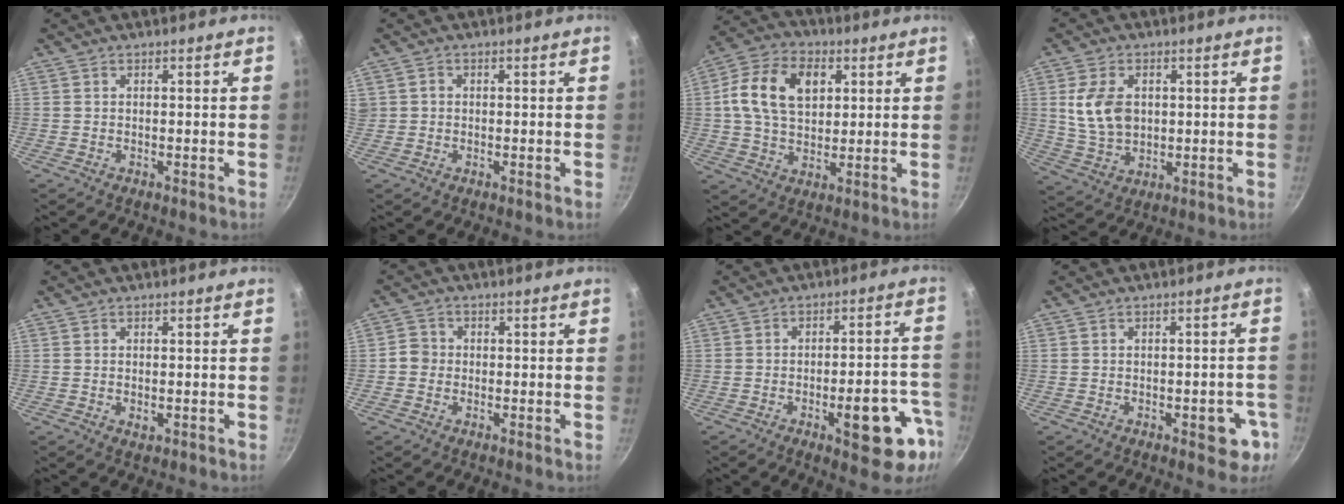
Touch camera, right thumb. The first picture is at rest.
{"total": 1.2, "force": [0.0, 1.1, 0.4], "torque": [-0.001, 0.007, 0.000]}
{"total": 14.2, "force": [3.4, 9.7, 9.8], "torque": [-0.158, 0.007, 0.049]}
{"total": 9.7, "force": [1.6, 6.7, 6.8], "torque": [-0.116, -0.012, 0.036]}
{"total": 1.5, "force": [-0.2, 0.9, 1.2], "torque": [-0.018, -0.001, -0.002]}
{"total": 2.8, "force": [-0.6, 2.6, 0.8], "torque": [0.001, 0.010, -0.018]}
{"total": 14.1, "force": [-6.1, 5.1, 11.6], "torque": [-0.106, 0.035, -0.076]}
{"total": 6.2, "force": [-2.4, 3.1, 4.8], "torque": [-0.028, 0.015, -0.026]}